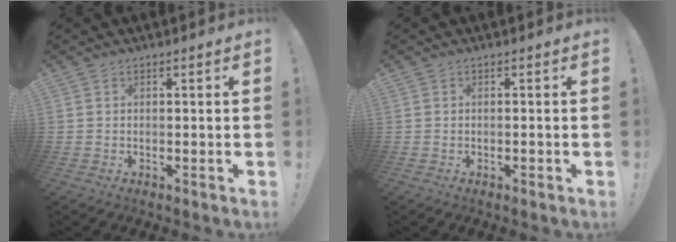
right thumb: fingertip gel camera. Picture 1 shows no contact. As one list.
[{"total": 0.7, "force": [-0.4, 0.2, 0.5], "torque": [-0.014, 0.003, -0.006]}]